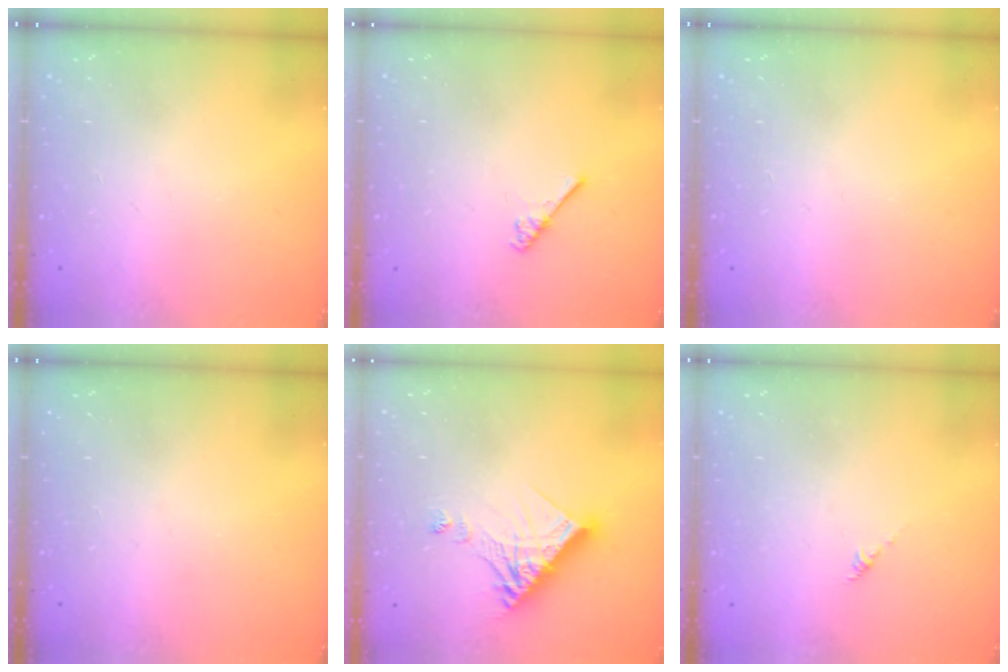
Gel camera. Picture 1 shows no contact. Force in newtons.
{"total": 2.9, "press": 2.9, "slide": 0.4}
{"total": 0.0}
{"total": 0.0}
{"total": 12.7, "press": 12.6, "slide": 1.2}
{"total": 0.0}